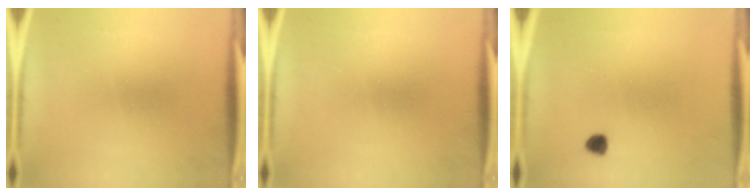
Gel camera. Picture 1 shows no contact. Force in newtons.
{"total": 0.0}
{"total": 1.8}